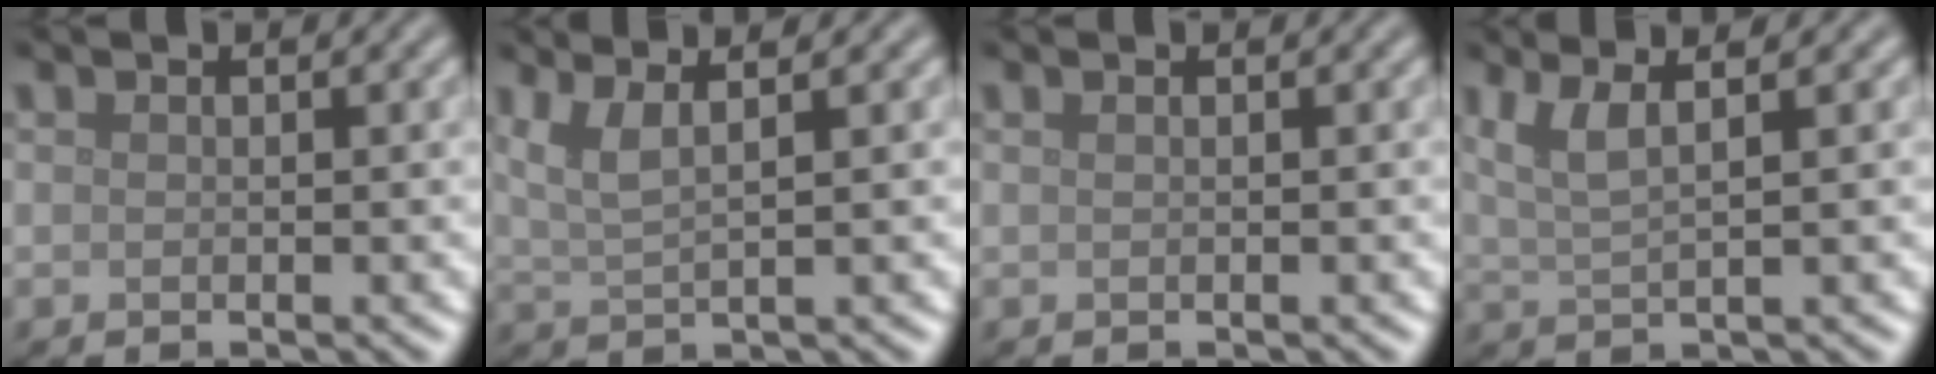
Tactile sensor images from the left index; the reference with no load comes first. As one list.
[{"total": 3.3, "force": [1.6, 0.9, 2.7], "torque": [-0.047, 0.006, 0.033]}, {"total": 0.6, "force": [0.2, 0.3, 0.4], "torque": [-0.006, 0.001, -0.001]}, {"total": 3.3, "force": [1.6, 0.9, 2.8], "torque": [-0.050, 0.004, 0.033]}]